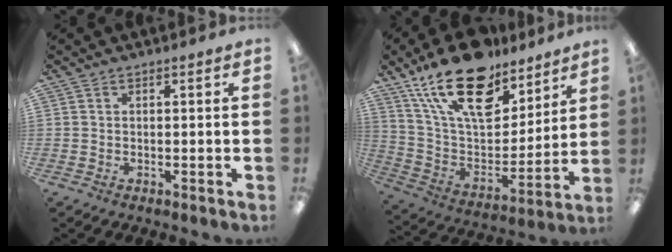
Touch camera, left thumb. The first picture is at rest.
{"total": 22.6, "force": [15.1, 10.8, 12.9], "torque": [-0.240, -0.088, 0.269]}